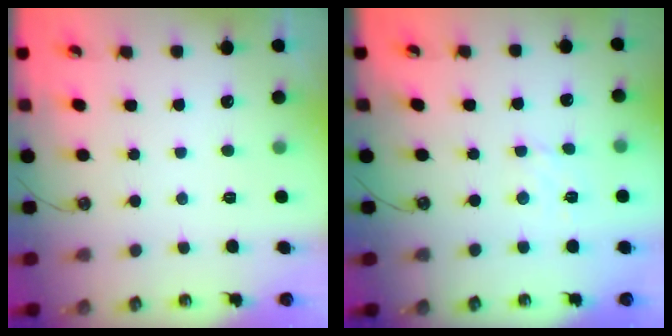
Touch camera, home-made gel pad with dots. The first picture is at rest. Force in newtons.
{"total": 2.5, "press": 2.4, "slide": 0.5}